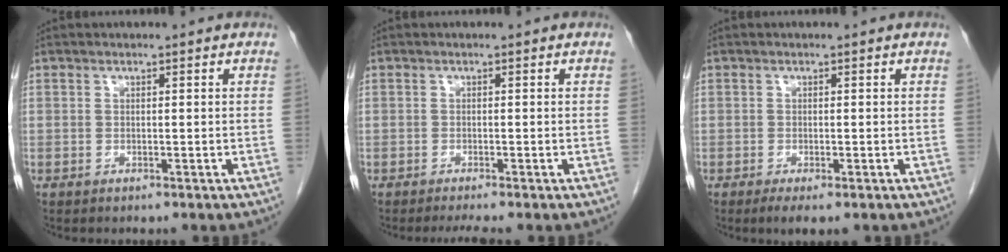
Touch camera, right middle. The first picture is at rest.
{"total": 2.2, "force": [-1.9, -0.5, 1.1], "torque": [-0.016, -0.004, -0.031]}
{"total": 2.5, "force": [-1.5, 0.6, 1.9], "torque": [-0.029, -0.005, -0.022]}